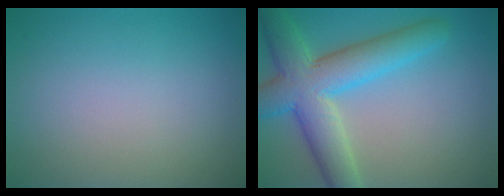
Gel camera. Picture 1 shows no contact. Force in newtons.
{"total": 8.0, "press": 8.0, "slide": 0.4}